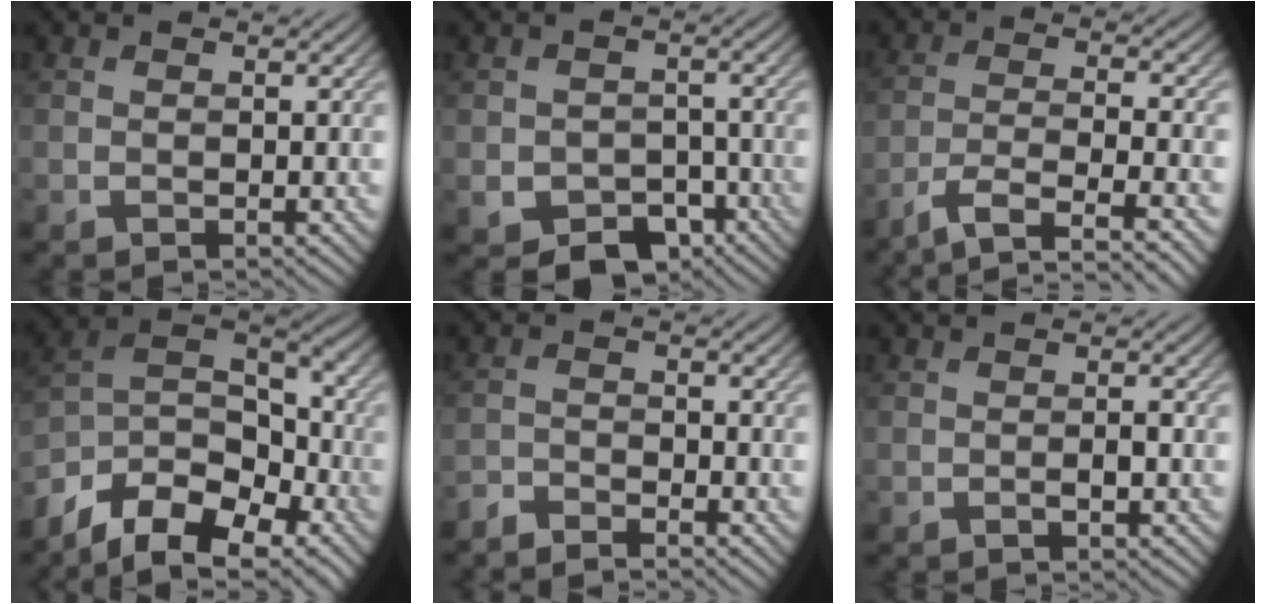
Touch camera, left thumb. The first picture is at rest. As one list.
[{"total": 6.5, "force": [-3.6, 4.7, 2.7], "torque": [-0.044, -0.018, -0.049]}, {"total": 7.7, "force": [-5.3, 1.9, 5.2], "torque": [-0.095, -0.003, -0.095]}, {"total": 12.6, "force": [-8.3, 6.5, 6.9], "torque": [-0.163, -0.019, -0.145]}, {"total": 3.1, "force": [-3.0, 0.3, 0.7], "torque": [-0.016, -0.005, -0.065]}, {"total": 1.3, "force": [-0.5, 0.3, 1.2], "torque": [-0.019, 0.001, -0.009]}]